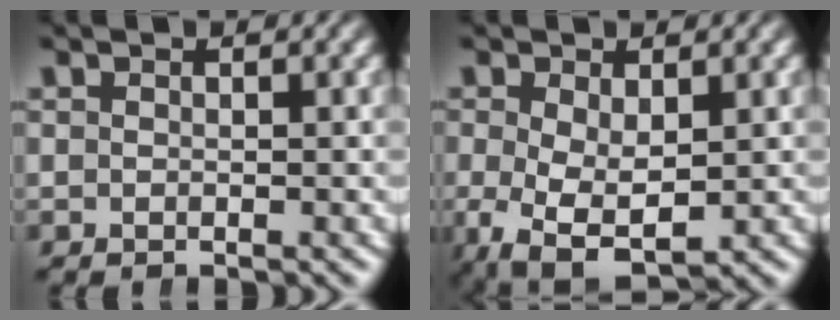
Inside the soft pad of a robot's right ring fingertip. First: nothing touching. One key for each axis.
{"total": 7.2, "fx": -3.5, "fy": 4.4, "fz": 4.6, "tx": -0.106, "ty": -0.064, "tz": -0.027}